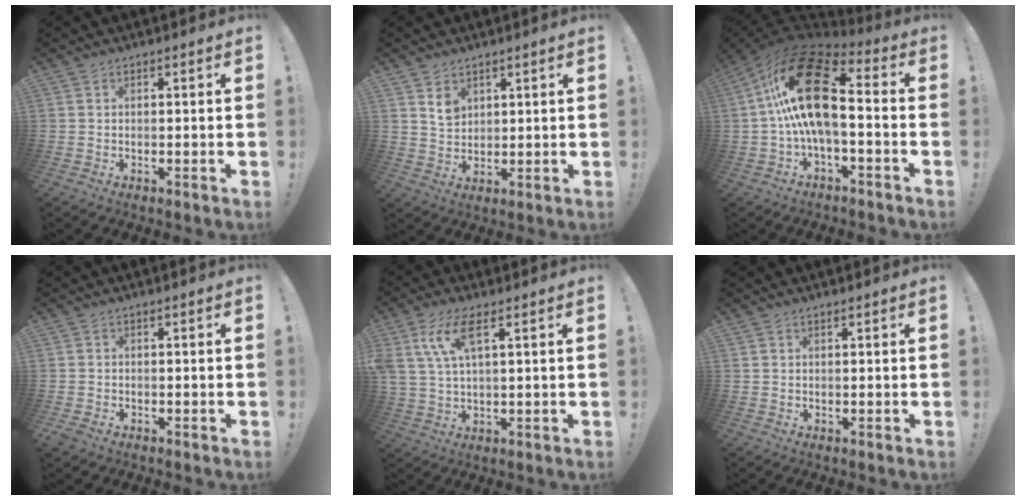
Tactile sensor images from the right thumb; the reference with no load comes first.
{"total": 5.4, "force": [3.1, 3.9, 2.0], "torque": [-0.024, -0.016, 0.056]}
{"total": 21.5, "force": [1.6, 9.9, 19.0], "torque": [-0.374, 0.008, 0.034]}
{"total": 1.4, "force": [-1.0, 0.9, 0.5], "torque": [-0.007, 0.005, -0.017]}
{"total": 9.6, "force": [4.4, 3.2, 7.9], "torque": [-0.163, -0.005, 0.083]}
{"total": 0.0}